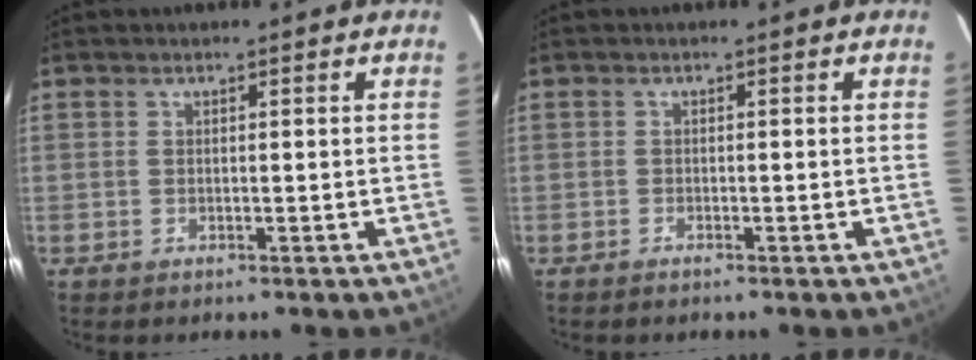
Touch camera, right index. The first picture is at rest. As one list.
[{"total": 0.7, "force": [-0.6, 0.1, 0.2], "torque": [-0.007, -0.001, -0.014]}]